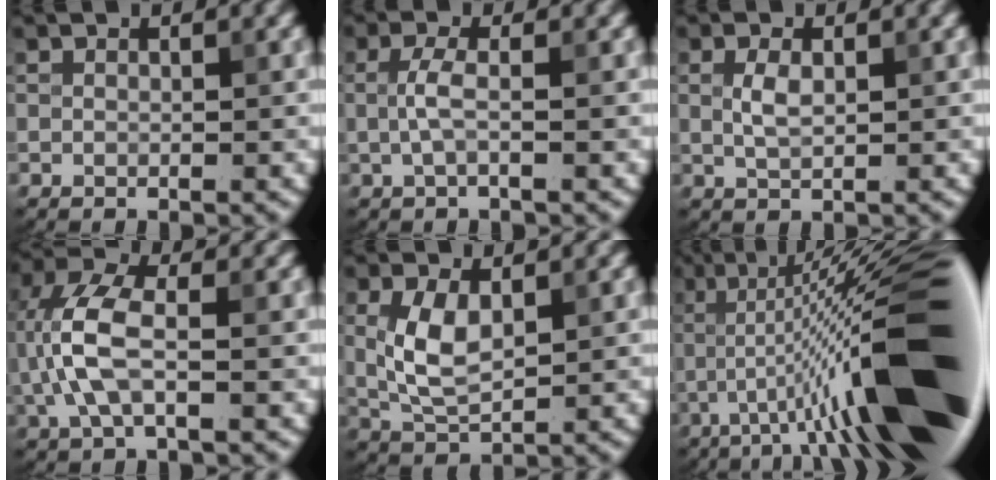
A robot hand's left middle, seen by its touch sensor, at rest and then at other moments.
{"total": 2.0, "force": [-0.2, 0.5, 1.9], "torque": [-0.043, 0.003, -0.006]}
{"total": 1.9, "force": [0.4, 0.9, 1.6], "torque": [-0.038, 0.001, 0.009]}
{"total": 5.7, "force": [-0.3, 2.7, 5.0], "torque": [-0.124, 0.011, -0.012]}
{"total": 4.3, "force": [0.6, 2.3, 3.6], "torque": [-0.080, 0.002, 0.016]}
{"total": 16.6, "force": [-3.5, 3.2, 15.9], "torque": [-0.226, 0.025, -0.057]}